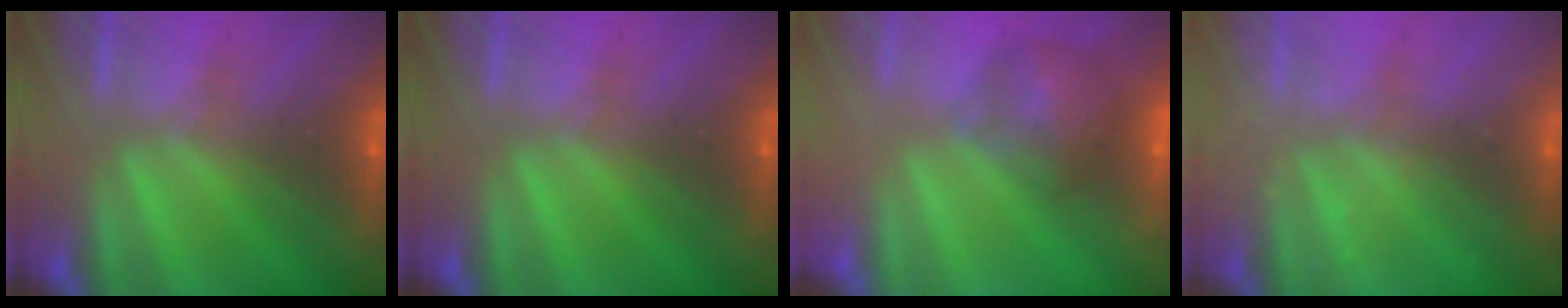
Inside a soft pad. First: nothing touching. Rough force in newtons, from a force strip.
{"total": 0.0}
{"total": 7.3}
{"total": 2.2}